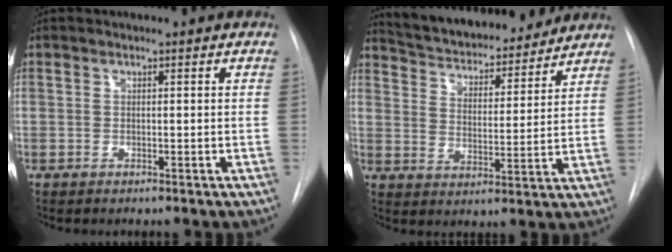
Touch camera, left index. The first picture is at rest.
{"total": 18.1, "force": [16.7, 4.1, 5.7], "torque": [-0.092, 0.003, 0.248]}